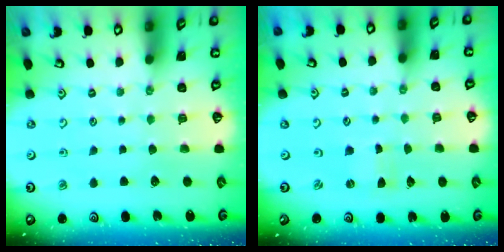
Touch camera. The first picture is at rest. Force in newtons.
{"total": 0.0}